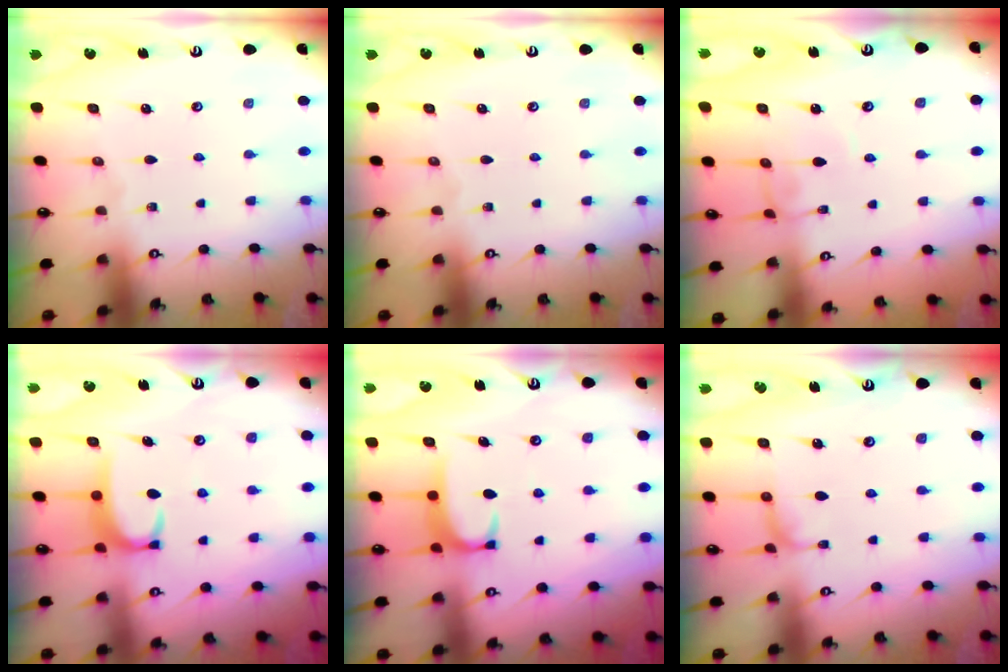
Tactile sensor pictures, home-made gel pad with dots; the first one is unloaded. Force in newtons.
{"total": 0.0}
{"total": 2.9, "press": 2.9, "slide": 0.2}
{"total": 3.4, "press": 3.3, "slide": 0.4}
{"total": 1.9, "press": 1.8, "slide": 0.5}
{"total": 1.7, "press": 1.7, "slide": 0.4}